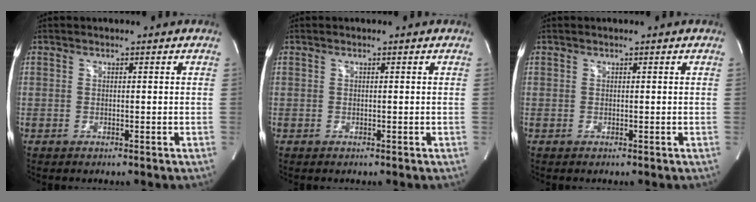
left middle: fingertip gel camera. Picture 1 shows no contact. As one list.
[{"total": 0.0}, {"total": 0.0}]